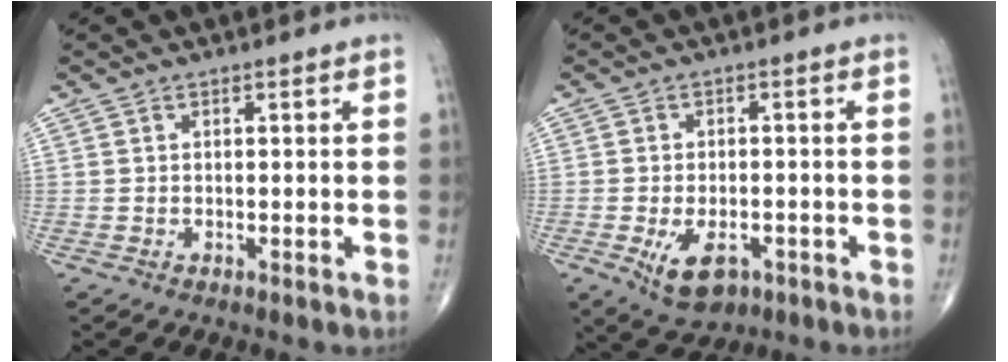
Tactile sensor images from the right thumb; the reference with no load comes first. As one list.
[{"total": 7.1, "force": [-2.9, 4.1, 5.1], "torque": [-0.077, 0.004, -0.038]}]